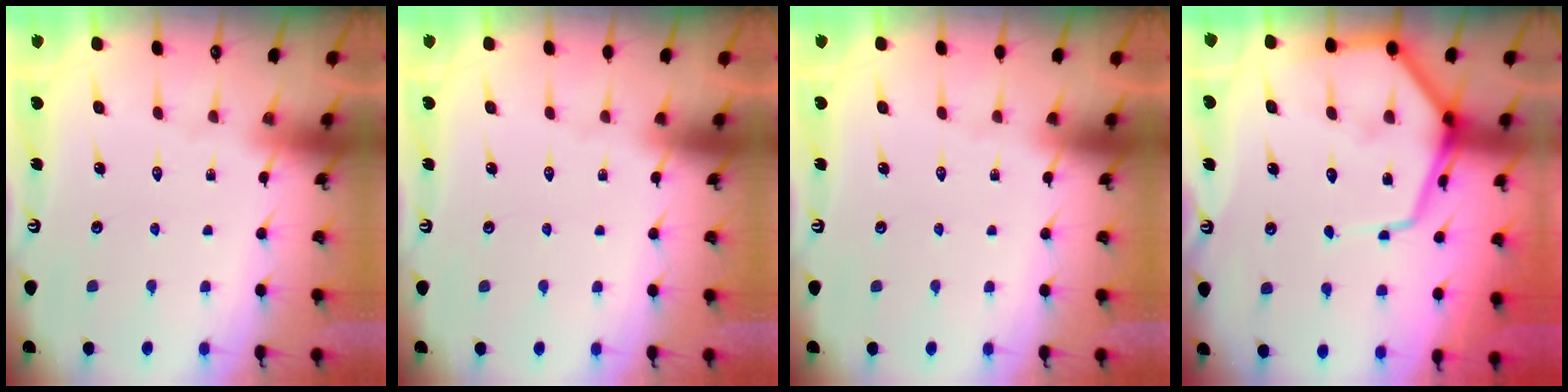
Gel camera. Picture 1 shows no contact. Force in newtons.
{"total": 0.0}
{"total": 0.0}
{"total": 12.1, "press": 12.0, "slide": 1.1}